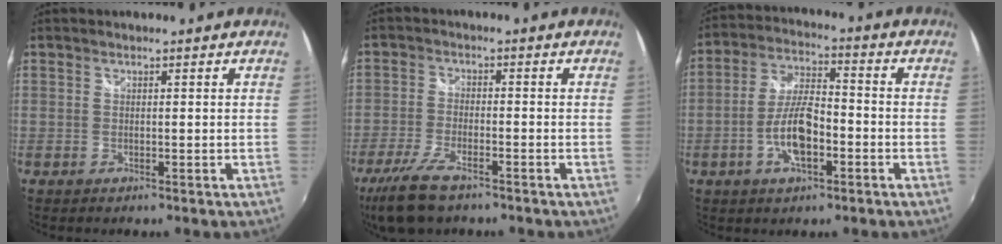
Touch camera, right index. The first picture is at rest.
{"total": 9.8, "force": [-6.9, 3.2, 6.1], "torque": [-0.151, -0.023, -0.136]}
{"total": 9.5, "force": [-3.5, 3.5, 8.1], "torque": [-0.165, 0.005, -0.062]}